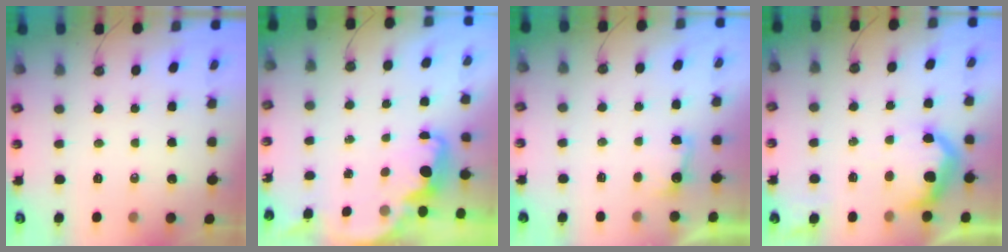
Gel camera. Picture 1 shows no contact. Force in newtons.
{"total": 2.2, "press": 2.1, "slide": 0.6}
{"total": 2.9, "press": 2.7, "slide": 1.0}
{"total": 13.3, "press": 13.2, "slide": 1.1}